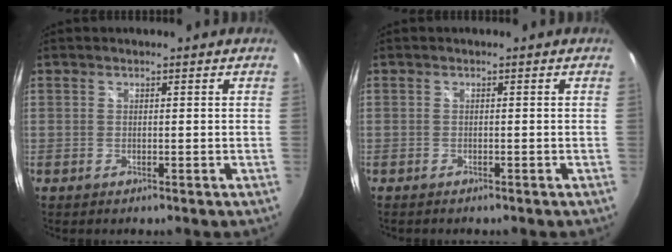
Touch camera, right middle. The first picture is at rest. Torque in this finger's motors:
{"motor_torque": [0.79, -1.35, 0.01, 0.01]}